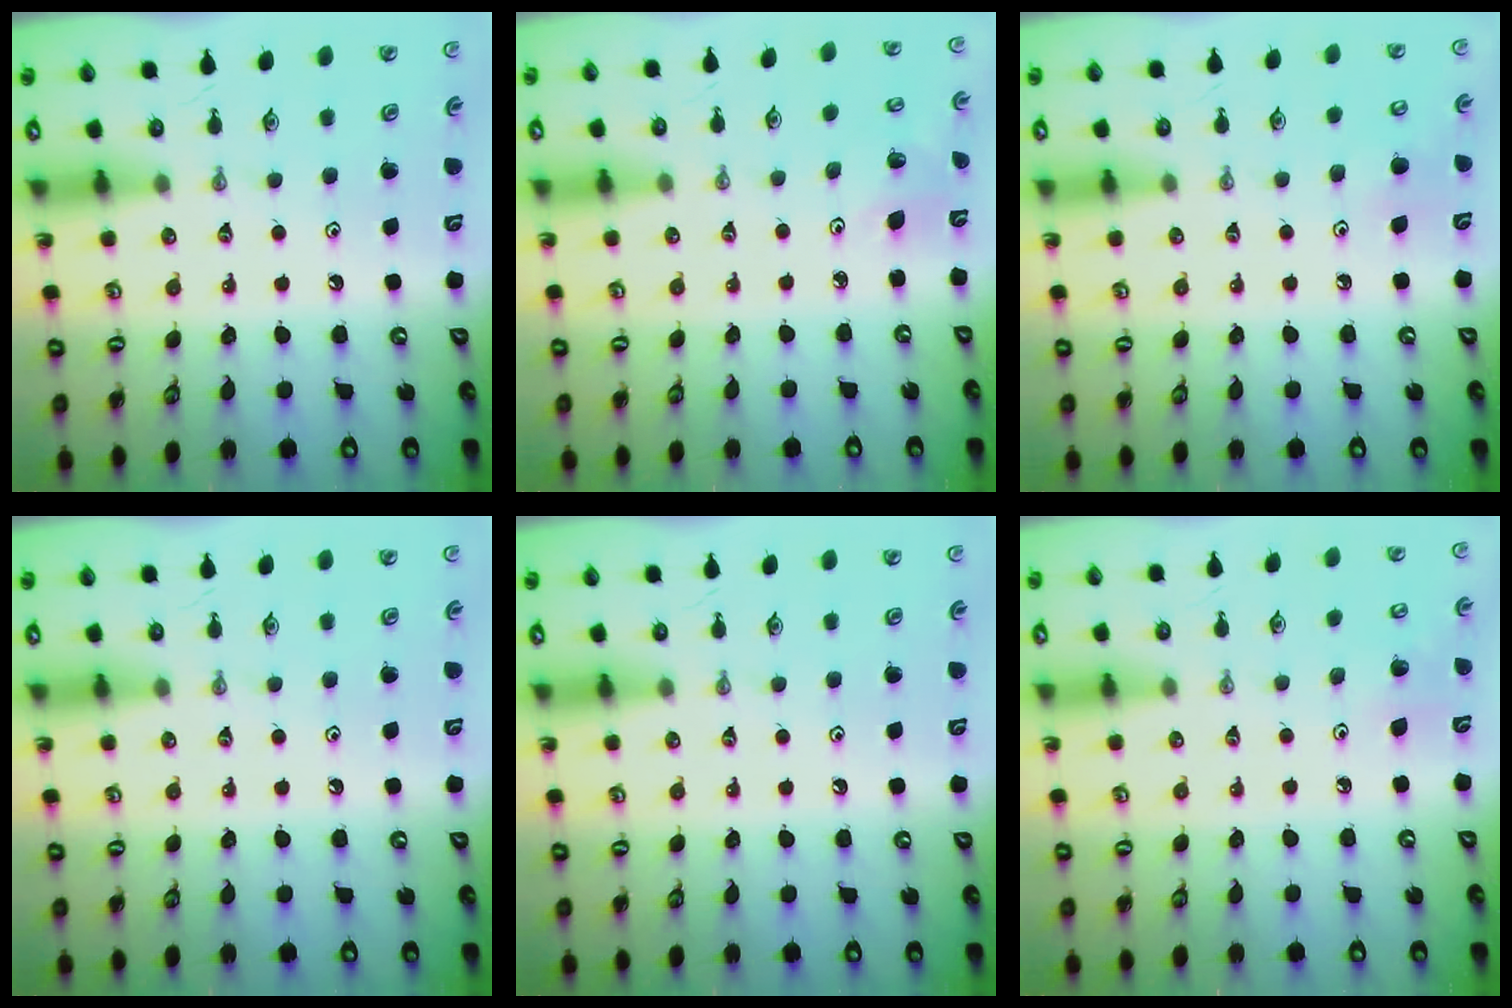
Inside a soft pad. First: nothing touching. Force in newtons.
{"total": 3.5, "press": 3.2, "slide": 1.3}
{"total": 6.1, "press": 6.0, "slide": 0.5}
{"total": 0.0}
{"total": 0.0}
{"total": 6.0, "press": 5.8, "slide": 1.7}